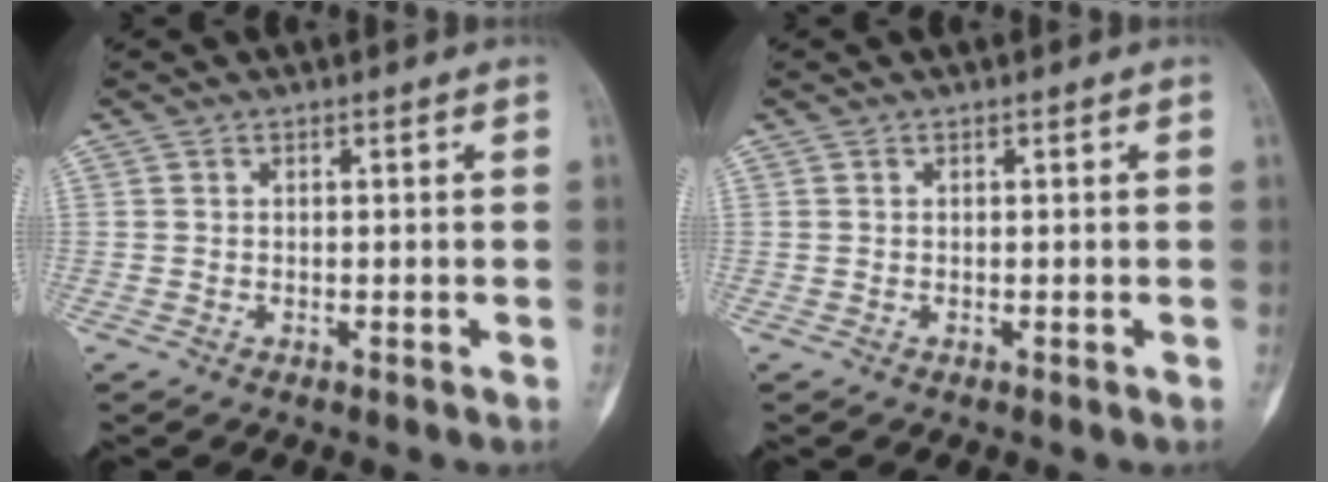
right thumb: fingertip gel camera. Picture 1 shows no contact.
{"total": 0.0}